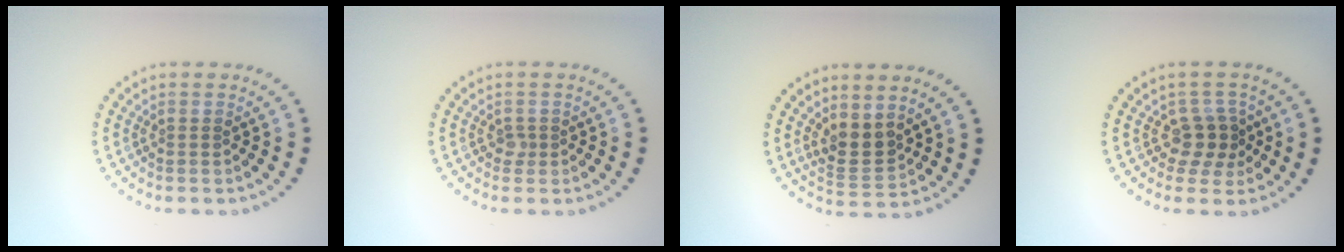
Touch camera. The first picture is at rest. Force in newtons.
{"total": 0.7, "press": 0.6, "slide": 0.5}
{"total": 2.6, "press": 2.3, "slide": 1.3}
{"total": 2.4, "press": 2.0, "slide": 1.2}